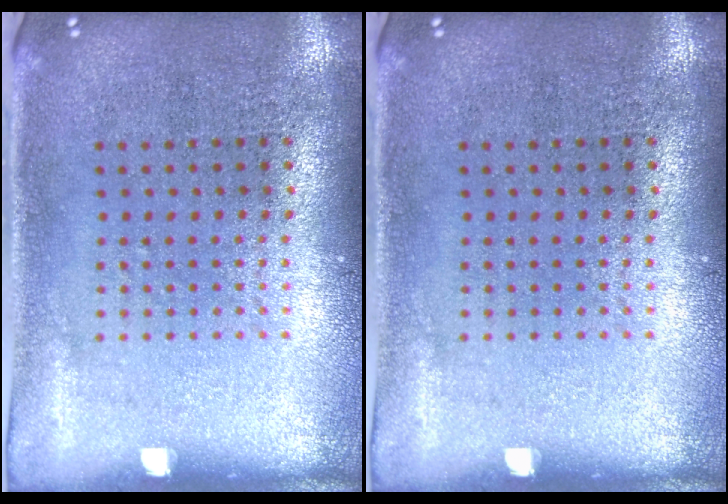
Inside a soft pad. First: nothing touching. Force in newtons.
{"total": 0.0}